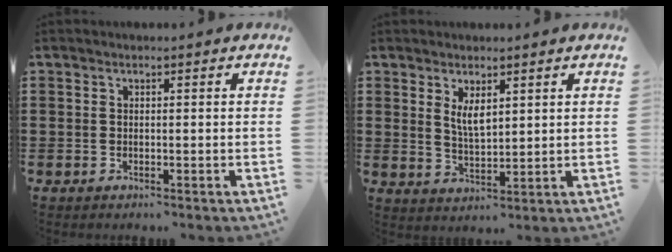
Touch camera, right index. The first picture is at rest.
{"total": 3.5, "force": [1.8, 1.4, 2.7], "torque": [-0.056, 0.002, 0.032]}